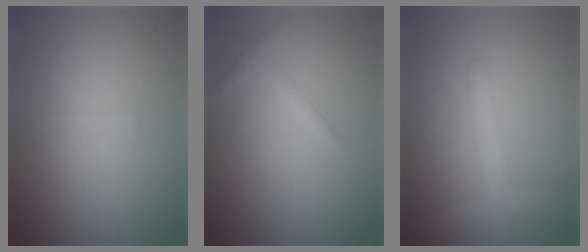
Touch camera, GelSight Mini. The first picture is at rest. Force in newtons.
{"total": 1.1, "press": 1.1, "slide": 0.0}
{"total": 3.8, "press": 3.7, "slide": 0.1}